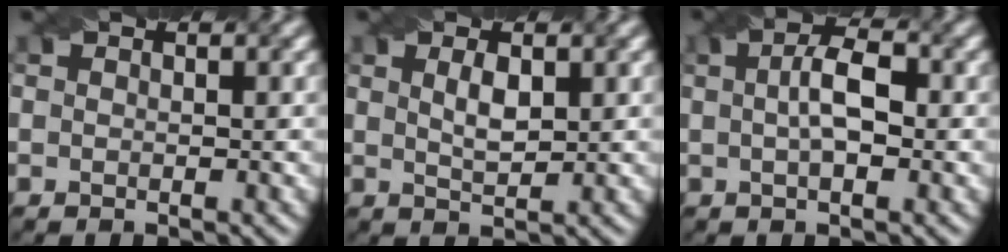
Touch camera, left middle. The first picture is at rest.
{"total": 1.9, "force": [0.8, 0.7, 1.7], "torque": [-0.034, 0.000, 0.017]}
{"total": 3.7, "force": [0.3, 1.4, 3.4], "torque": [-0.066, 0.007, 0.002]}